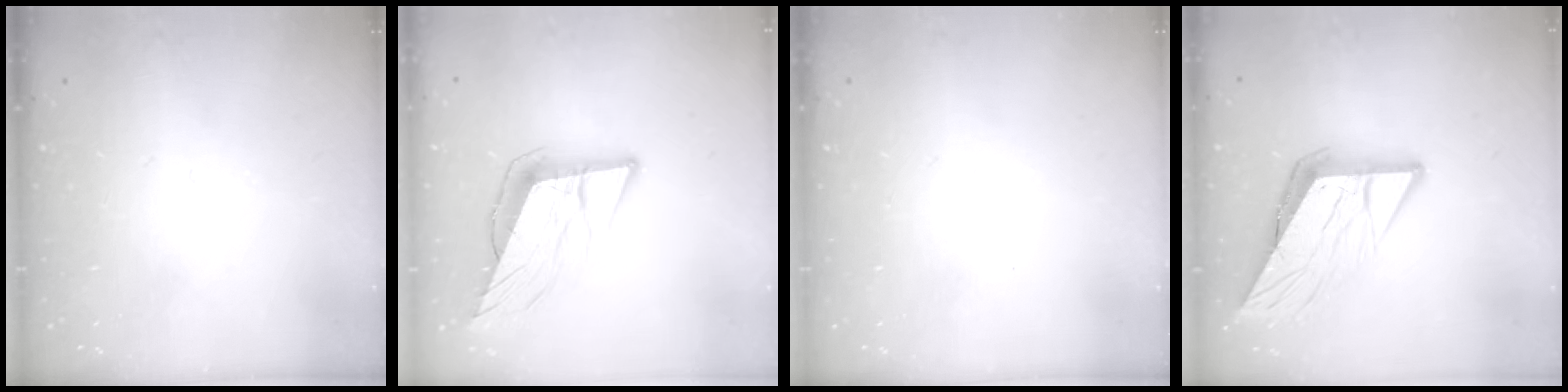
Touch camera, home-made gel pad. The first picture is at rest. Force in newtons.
{"total": 12.0, "press": 11.6, "slide": 3.3}
{"total": 0.0}
{"total": 12.2, "press": 12.2, "slide": 1.4}